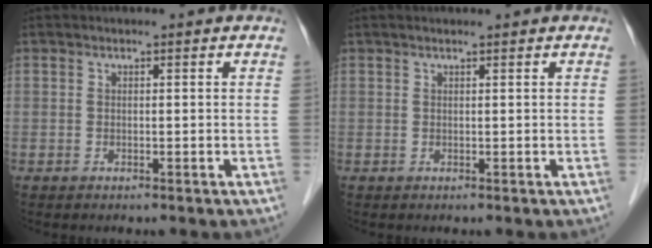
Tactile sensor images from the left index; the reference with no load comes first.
{"total": 1.0, "force": [0.8, 0.0, 0.6], "torque": [-0.011, 0.012, 0.017]}